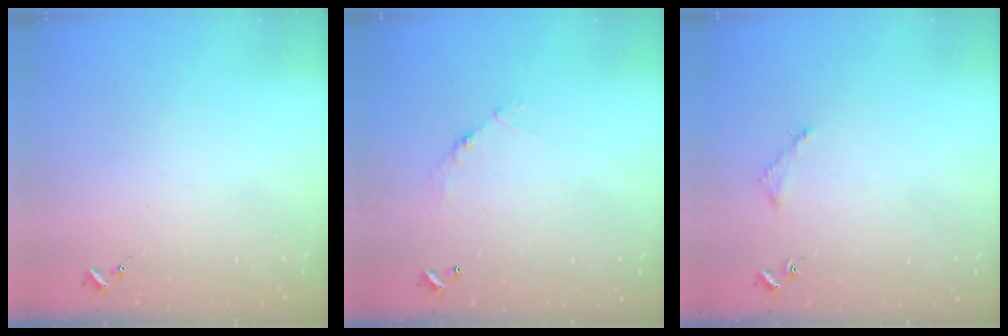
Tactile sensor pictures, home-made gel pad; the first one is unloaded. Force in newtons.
{"total": 6.7, "press": 6.7, "slide": 0.5}
{"total": 3.0, "press": 3.0, "slide": 0.4}